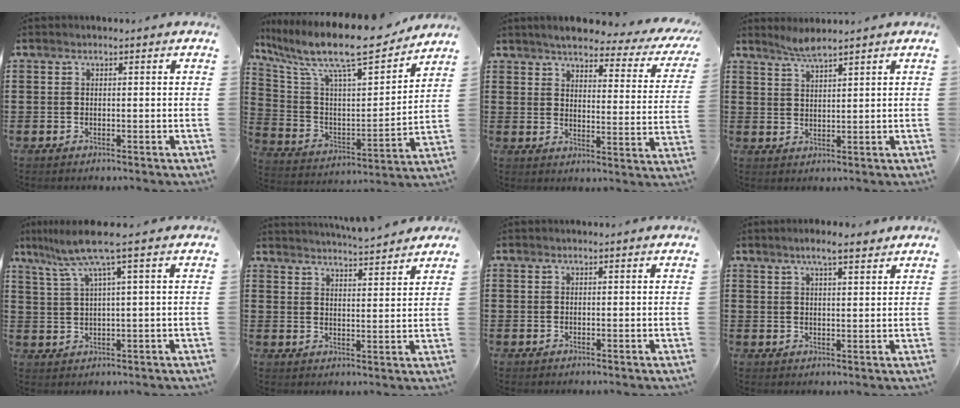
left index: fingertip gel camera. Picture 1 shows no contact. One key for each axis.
{"total": 13.3, "fx": 10.8, "fy": 2.2, "fz": 7.4, "tx": -0.186, "ty": -0.072, "tz": 0.179}
{"total": 4.1, "fx": 3.7, "fy": 0.4, "fz": 1.8, "tx": -0.048, "ty": -0.030, "tz": 0.055}
{"total": 2.6, "fx": 2.4, "fy": -0.1, "fz": 1.0, "tx": -0.025, "ty": -0.001, "tz": 0.046}
{"total": 6.9, "fx": 3.4, "fy": -0.2, "fz": 6.0, "tx": -0.132, "ty": -0.012, "tz": 0.055}
{"total": 4.0, "fx": 3.9, "fy": -0.3, "fz": 0.6, "tx": -0.025, "ty": -0.020, "tz": 0.069}
{"total": 0.0}
{"total": 4.1, "fx": 3.2, "fy": 0.7, "fz": 2.5, "tx": -0.056, "ty": 0.002, "tz": 0.057}